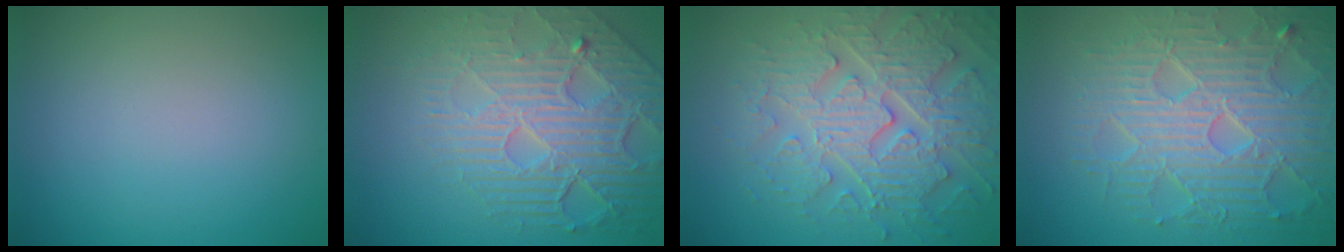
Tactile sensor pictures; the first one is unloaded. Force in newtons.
{"total": 7.0, "press": 5.5, "slide": 4.4}
{"total": 7.0, "press": 5.9, "slide": 3.8}
{"total": 7.8, "press": 6.0, "slide": 4.9}